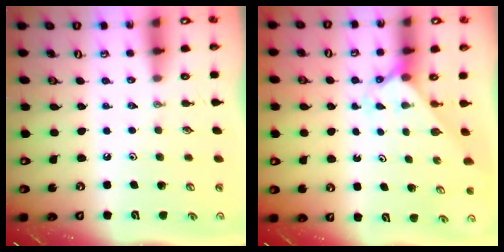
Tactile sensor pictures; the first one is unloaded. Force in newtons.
{"total": 2.0, "press": 2.0, "slide": 0.2}